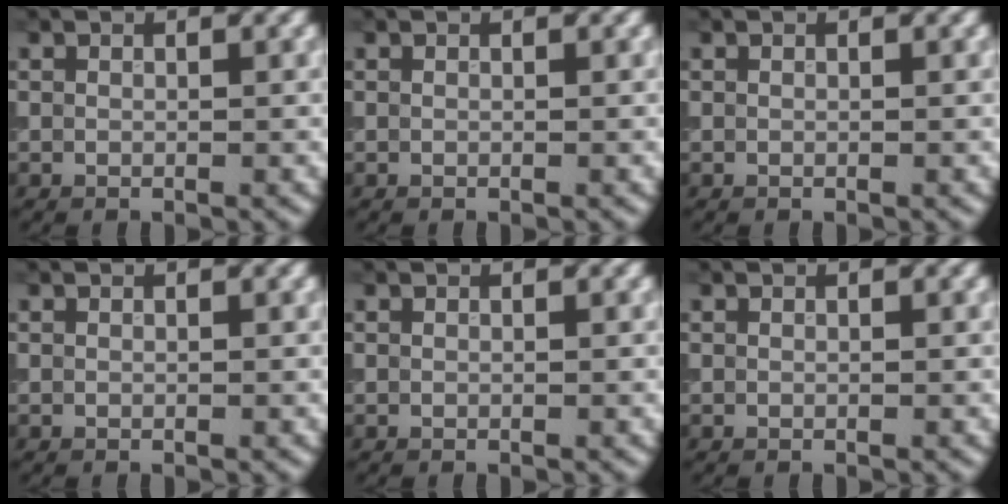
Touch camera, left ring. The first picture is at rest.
{"total": 0.0}
{"total": 0.0}
{"total": 0.0}
{"total": 0.0}
{"total": 0.0}